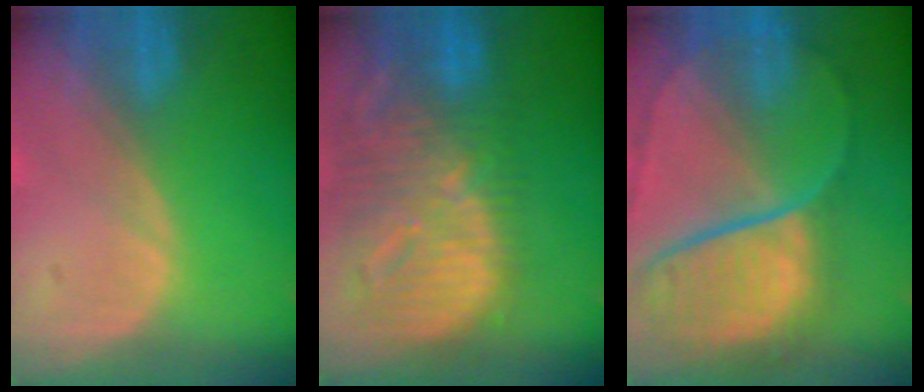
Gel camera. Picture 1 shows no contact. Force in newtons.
{"total": 12.9, "press": 11.2, "slide": 6.4}
{"total": 11.0, "press": 9.2, "slide": 6.1}